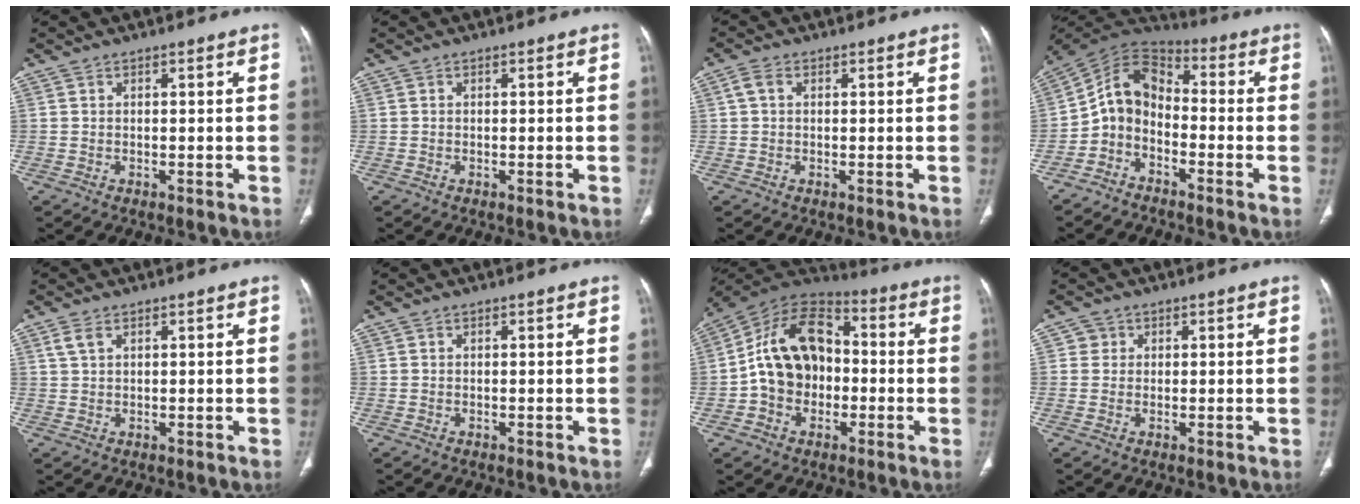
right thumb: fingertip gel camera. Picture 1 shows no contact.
{"total": 0.0}
{"total": 2.2, "force": [0.4, 1.5, 1.5], "torque": [-0.032, 0.010, 0.009]}
{"total": 9.2, "force": [-3.4, 6.5, 5.5], "torque": [-0.086, 0.067, -0.081]}
{"total": 2.2, "force": [1.1, 1.2, 1.5], "torque": [-0.035, 0.006, 0.030]}
{"total": 0.0}
{"total": 16.2, "force": [-1.3, 11.8, 11.0], "torque": [-0.165, 0.042, -0.033]}
{"total": 2.0, "force": [0.4, 2.0, 0.2], "torque": [0.012, 0.002, 0.001]}